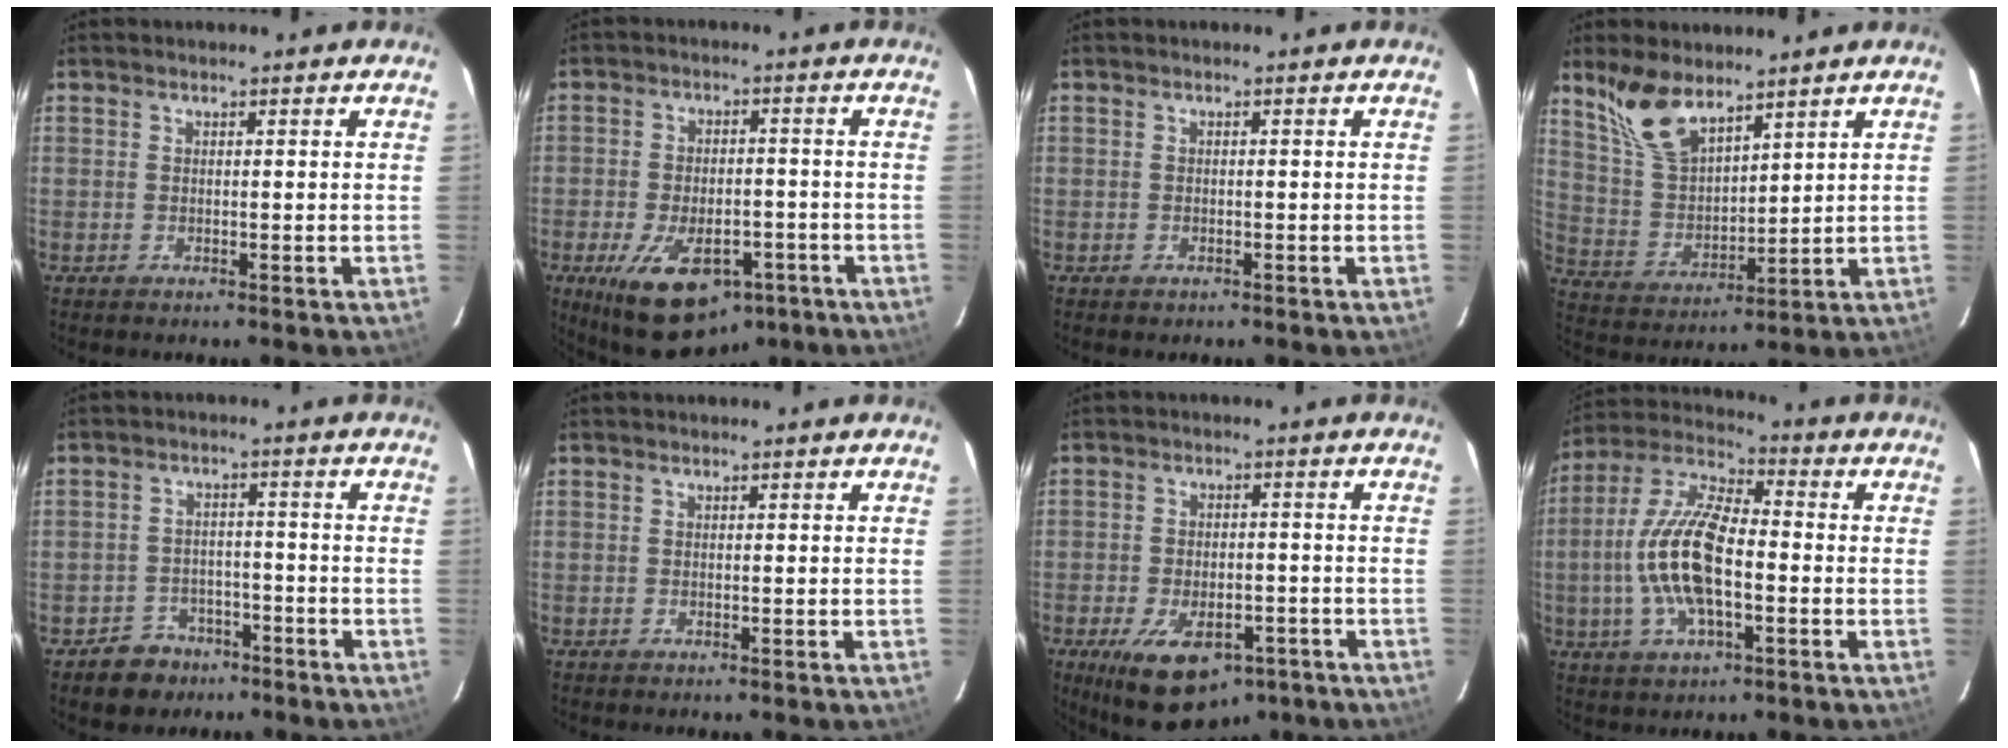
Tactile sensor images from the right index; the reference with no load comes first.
{"total": 16.0, "force": [-8.7, 8.7, 10.2], "torque": [-0.208, -0.015, -0.122]}
{"total": 0.8, "force": [-0.5, 0.6, 0.2], "torque": [-0.002, 0.002, -0.006]}
{"total": 10.7, "force": [7.9, 4.3, 5.7], "torque": [-0.115, 0.009, 0.172]}
{"total": 6.4, "force": [-4.4, 4.6, 0.7], "torque": [-0.029, 0.024, -0.058]}
{"total": 0.0}
{"total": 14.5, "force": [-8.4, 7.6, 9.0], "torque": [-0.181, -0.019, -0.118]}
{"total": 15.4, "force": [-2.6, 6.2, 13.9], "torque": [-0.286, 0.005, -0.056]}